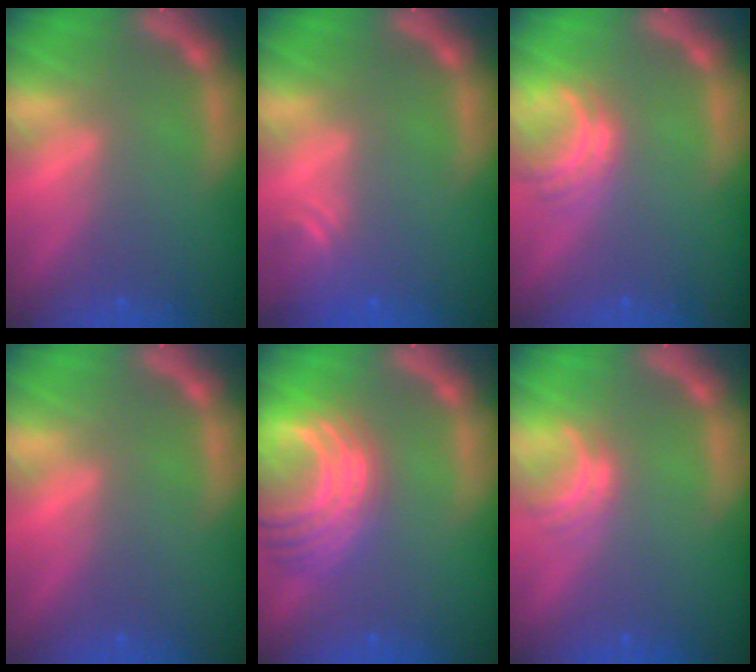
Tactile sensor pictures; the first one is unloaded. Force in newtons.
{"total": 2.4}
{"total": 3.0}
{"total": 0.0}
{"total": 9.5}
{"total": 2.0}